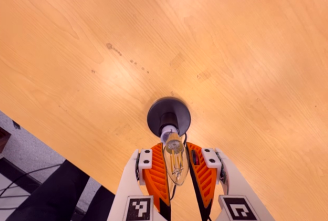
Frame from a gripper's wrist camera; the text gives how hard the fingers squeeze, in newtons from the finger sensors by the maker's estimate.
{"total": 11.3, "left": 10.6, "right": 12.0}